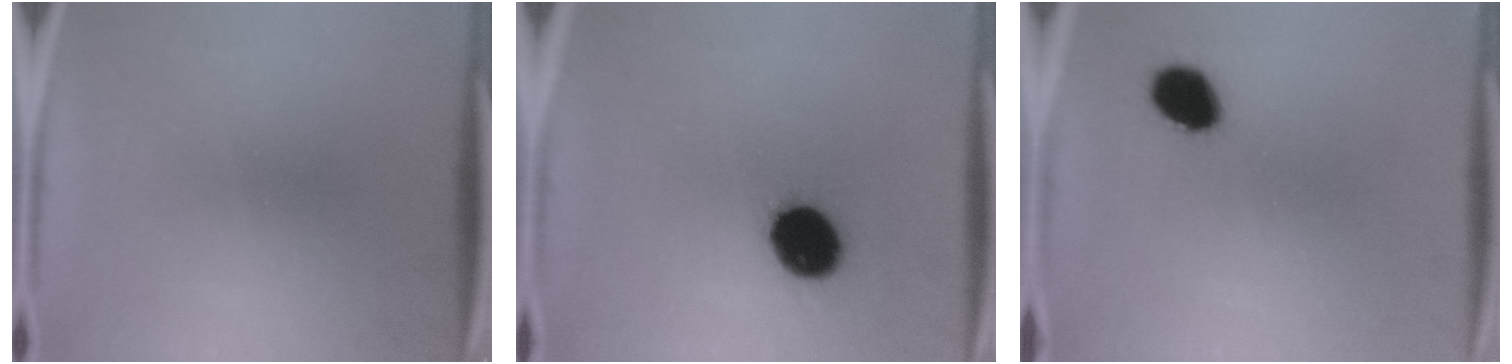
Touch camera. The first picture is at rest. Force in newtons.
{"total": 11.9}
{"total": 7.5}